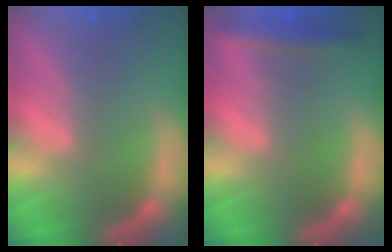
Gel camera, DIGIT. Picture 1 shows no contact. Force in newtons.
{"total": 2.4}